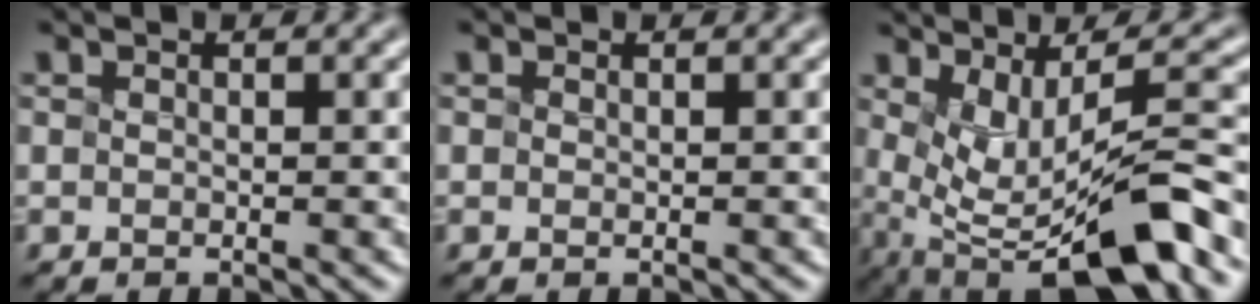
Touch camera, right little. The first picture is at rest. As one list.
[{"total": 0.0}, {"total": 9.4, "force": [-1.3, 2.9, 8.8], "torque": [-0.137, 0.001, 0.002]}]